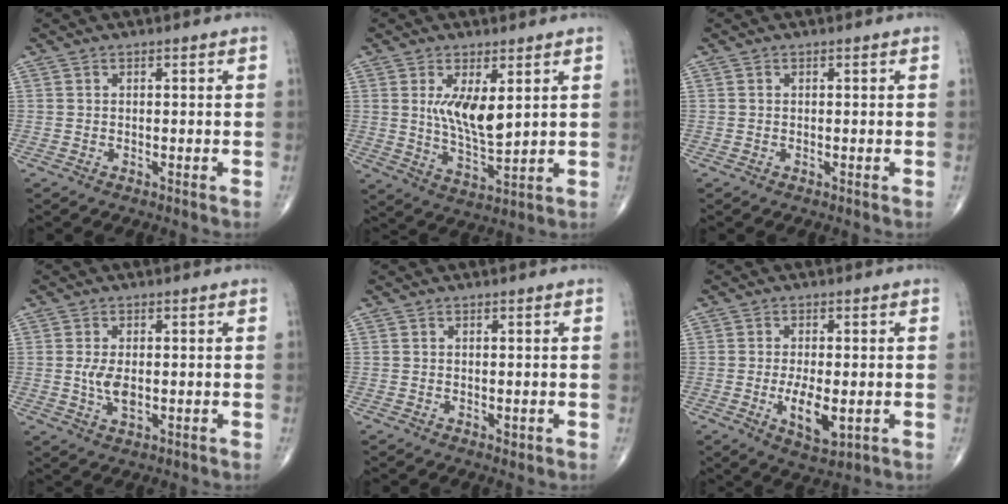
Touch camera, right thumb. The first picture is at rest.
{"total": 8.8, "force": [2.6, 3.4, 7.7], "torque": [-0.119, -0.031, 0.057]}
{"total": 0.0}
{"total": 4.4, "force": [-0.2, 2.2, 3.7], "torque": [-0.074, -0.008, -0.002]}
{"total": 0.7, "force": [-0.2, 0.5, 0.4], "torque": [0.001, 0.001, -0.002]}
{"total": 7.2, "force": [-1.6, 3.1, 6.3], "torque": [-0.100, -0.012, -0.021]}